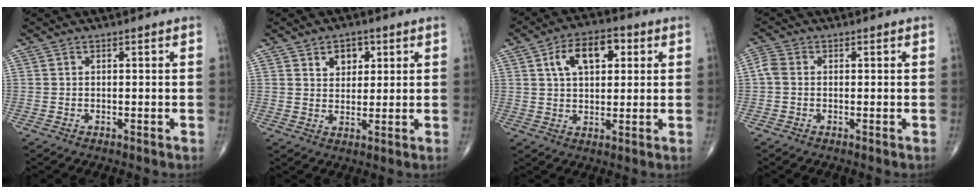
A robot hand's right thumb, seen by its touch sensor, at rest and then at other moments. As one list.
[{"total": 5.1, "force": [2.4, 3.5, 2.8], "torque": [-0.016, -0.011, 0.036]}, {"total": 10.4, "force": [3.4, 5.9, 7.8], "torque": [-0.111, 0.009, 0.050]}, {"total": 2.4, "force": [-0.1, 1.9, 1.6], "torque": [-0.037, 0.006, -0.012]}]